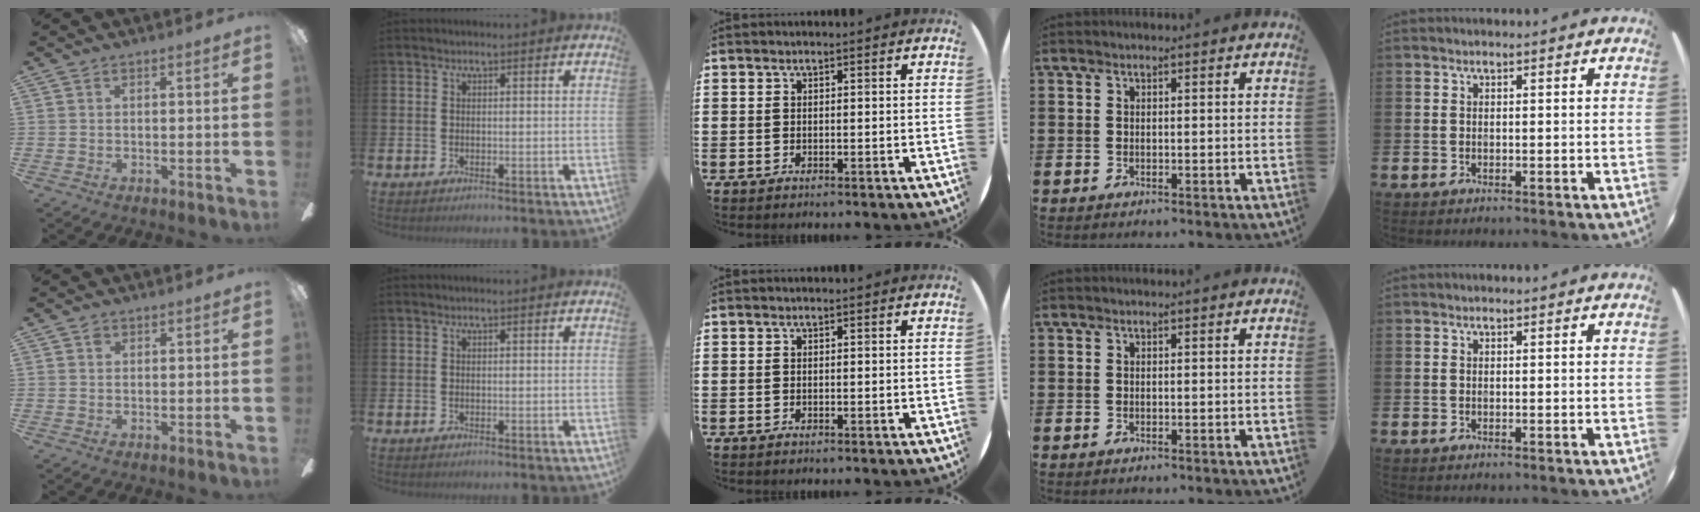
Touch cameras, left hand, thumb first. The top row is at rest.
{"thumb": {"total": 1.3, "force": [0.5, 0.9, 0.7], "torque": [-0.014, 0.005, 0.009]}}